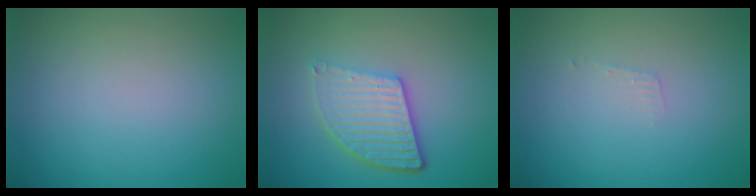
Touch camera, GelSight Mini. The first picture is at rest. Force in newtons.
{"total": 5.4, "press": 3.8, "slide": 3.9}
{"total": 0.7, "press": 0.7, "slide": 0.1}